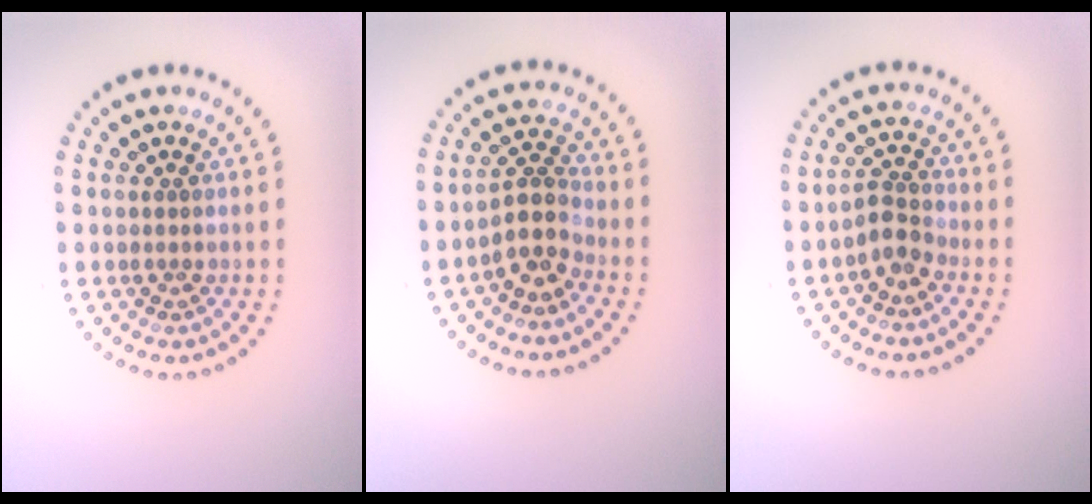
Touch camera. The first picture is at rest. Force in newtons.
{"total": 2.9, "press": 2.3, "slide": 1.8}
{"total": 2.0, "press": 1.7, "slide": 1.2}